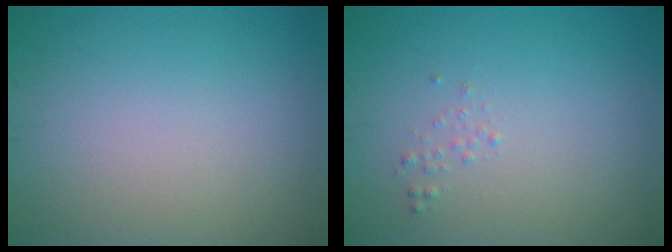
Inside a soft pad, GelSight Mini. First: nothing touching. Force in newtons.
{"total": 0.6, "press": 0.6, "slide": 0.1}